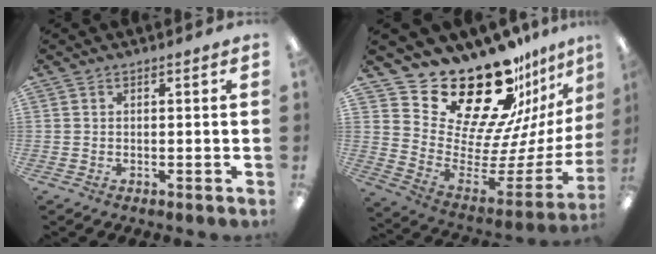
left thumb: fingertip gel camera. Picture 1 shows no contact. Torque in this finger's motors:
{"motor_torque": [2.42, 2.42, 1.47, -1.30, 0.03]}